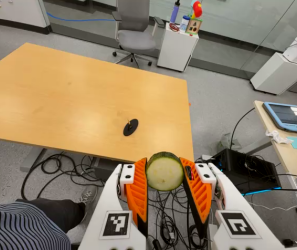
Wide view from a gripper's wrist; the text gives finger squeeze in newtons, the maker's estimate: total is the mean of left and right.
{"total": 11.5, "left": 10.8, "right": 12.2}